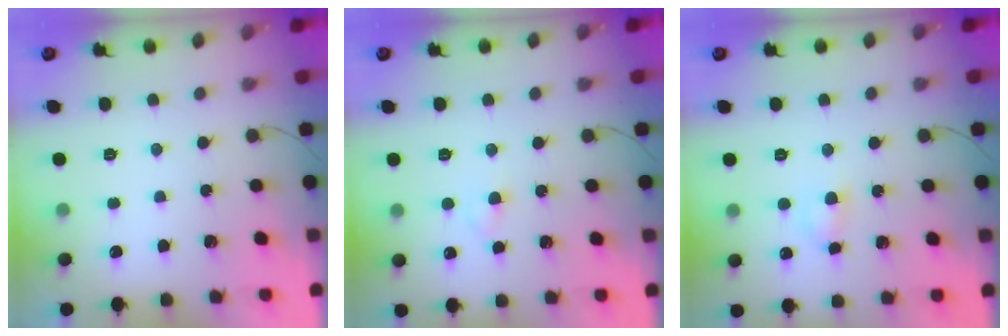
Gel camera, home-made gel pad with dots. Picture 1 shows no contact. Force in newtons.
{"total": 2.1, "press": 1.9, "slide": 0.9}
{"total": 3.9, "press": 3.6, "slide": 1.4}